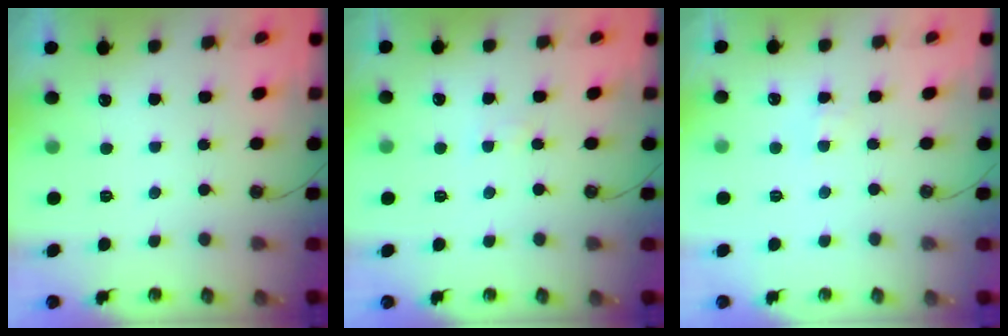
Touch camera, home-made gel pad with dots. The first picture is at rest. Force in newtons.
{"total": 3.0, "press": 2.9, "slide": 0.4}
{"total": 1.6, "press": 1.5, "slide": 0.3}